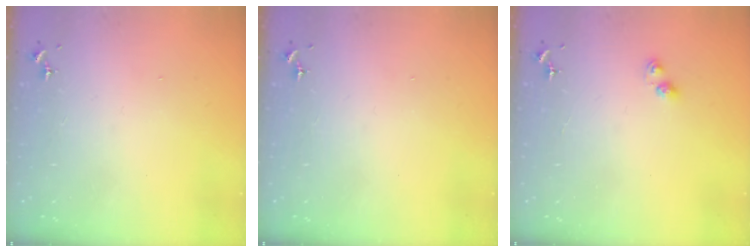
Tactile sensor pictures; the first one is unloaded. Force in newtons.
{"total": 0.0}
{"total": 4.3, "press": 4.1, "slide": 1.2}